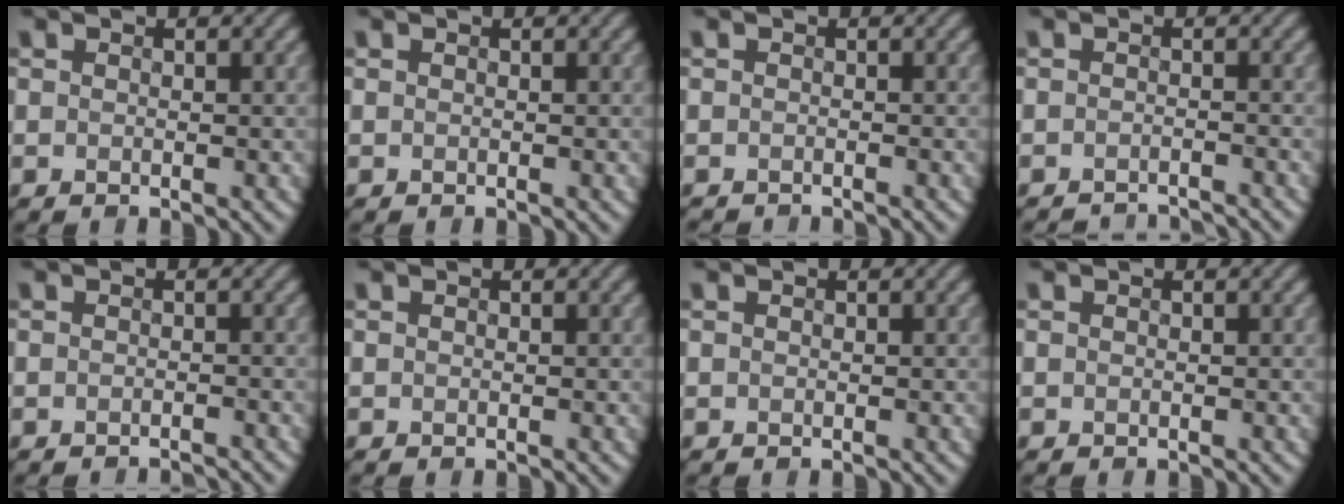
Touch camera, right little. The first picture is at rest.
{"total": 0.0}
{"total": 1.3, "force": [-1.3, 0.0, 0.0], "torque": [0.001, -0.006, -0.022]}
{"total": 3.3, "force": [-3.3, 0.2, 0.4], "torque": [-0.006, -0.006, -0.050]}
{"total": 1.6, "force": [-1.6, 0.0, 0.2], "torque": [0.002, 0.000, -0.022]}
{"total": 0.0}
{"total": 0.0}
{"total": 0.0}